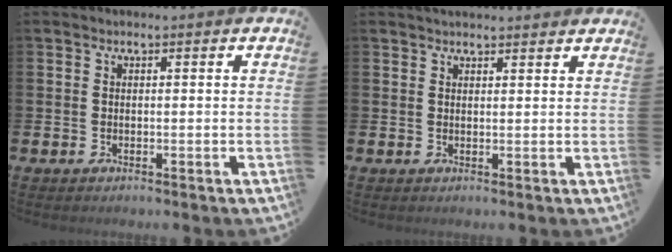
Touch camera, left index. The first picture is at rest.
{"total": 1.9, "force": [1.9, 0.2, 0.1], "torque": [0.002, -0.008, 0.034]}